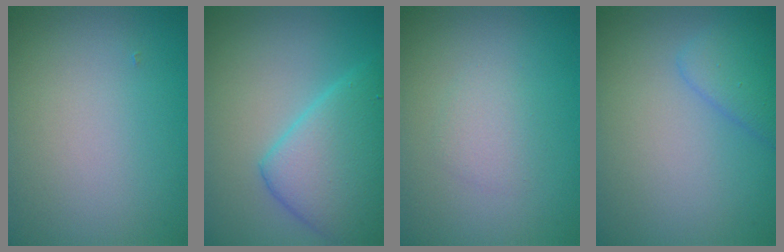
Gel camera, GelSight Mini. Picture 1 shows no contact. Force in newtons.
{"total": 7.1, "press": 7.1, "slide": 0.1}
{"total": 1.5, "press": 1.5, "slide": 0.0}
{"total": 2.4, "press": 2.4, "slide": 0.1}